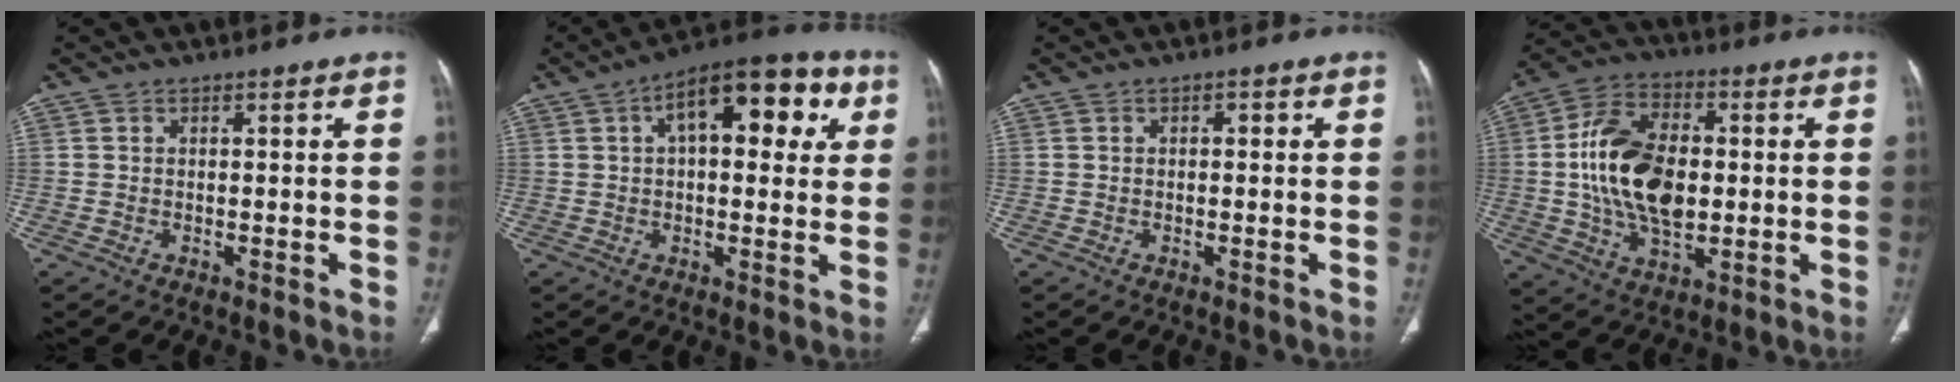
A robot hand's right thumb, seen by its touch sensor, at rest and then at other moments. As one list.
[{"total": 16.6, "force": [5.3, 8.0, 13.6], "torque": [-0.145, 0.021, 0.067]}, {"total": 0.9, "force": [0.2, 0.5, 0.8], "torque": [-0.005, 0.001, 0.000]}, {"total": 17.3, "force": [0.2, 10.5, 13.8], "torque": [-0.239, 0.011, 0.003]}]